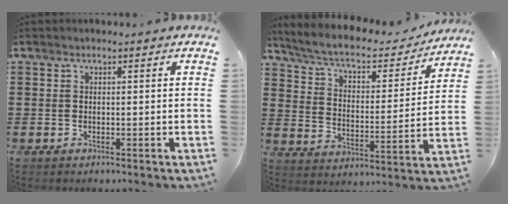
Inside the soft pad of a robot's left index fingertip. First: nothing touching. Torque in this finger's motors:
{"motor_torque": [1.08, -1.06, 0.25, 0.07]}